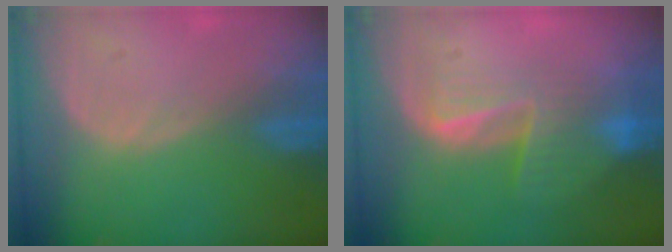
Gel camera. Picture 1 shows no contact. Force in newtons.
{"total": 6.9, "press": 6.4, "slide": 2.5}